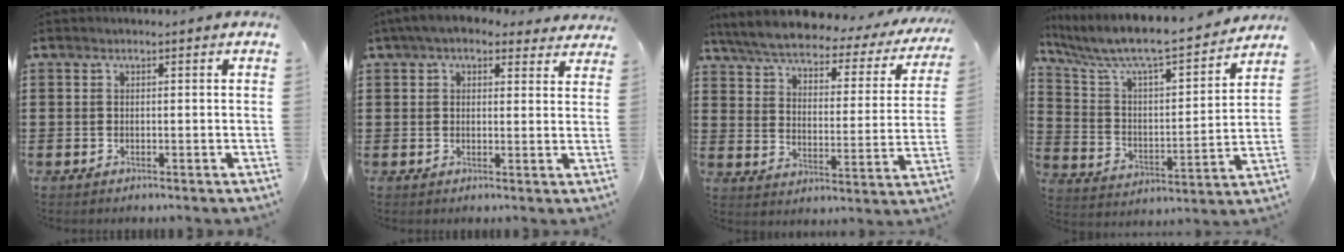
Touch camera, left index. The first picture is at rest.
{"total": 4.7, "force": [3.8, 1.8, 2.2], "torque": [-0.056, -0.001, 0.070]}
{"total": 5.6, "force": [5.0, 1.0, 2.1], "torque": [-0.067, -0.030, 0.083]}
{"total": 7.3, "force": [6.4, 0.9, 3.4], "torque": [-0.097, -0.054, 0.100]}